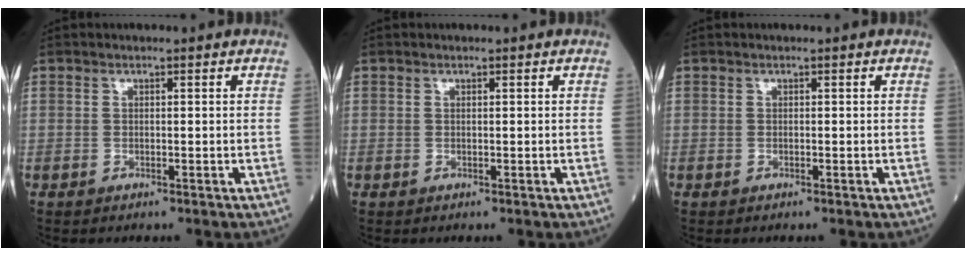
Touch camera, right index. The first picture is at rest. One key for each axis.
{"total": 0.0}
{"total": 0.0}